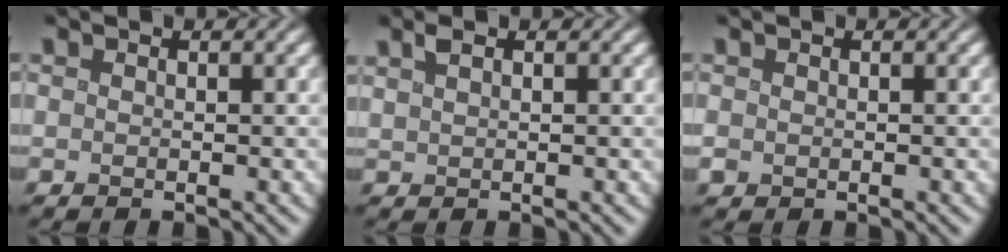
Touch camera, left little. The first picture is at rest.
{"total": 1.3, "force": [0.9, 0.4, 0.8], "torque": [-0.020, 0.005, 0.020]}
{"total": 0.6, "force": [-0.1, 0.6, 0.2], "torque": [-0.005, -0.003, -0.003]}